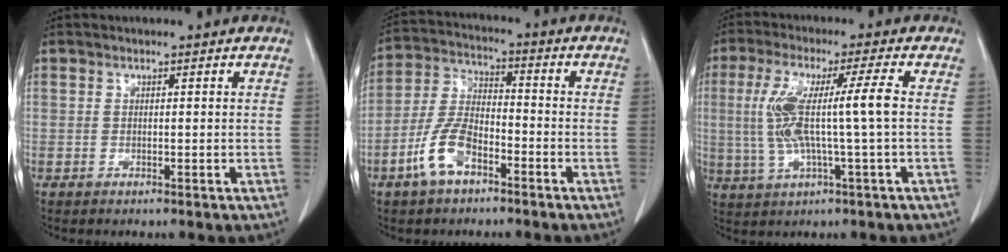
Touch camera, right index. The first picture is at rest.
{"total": 8.5, "force": [-4.6, 3.8, 6.0], "torque": [-0.136, 0.009, -0.091]}
{"total": 10.5, "force": [0.4, -0.4, 10.5], "torque": [-0.221, 0.012, 0.007]}